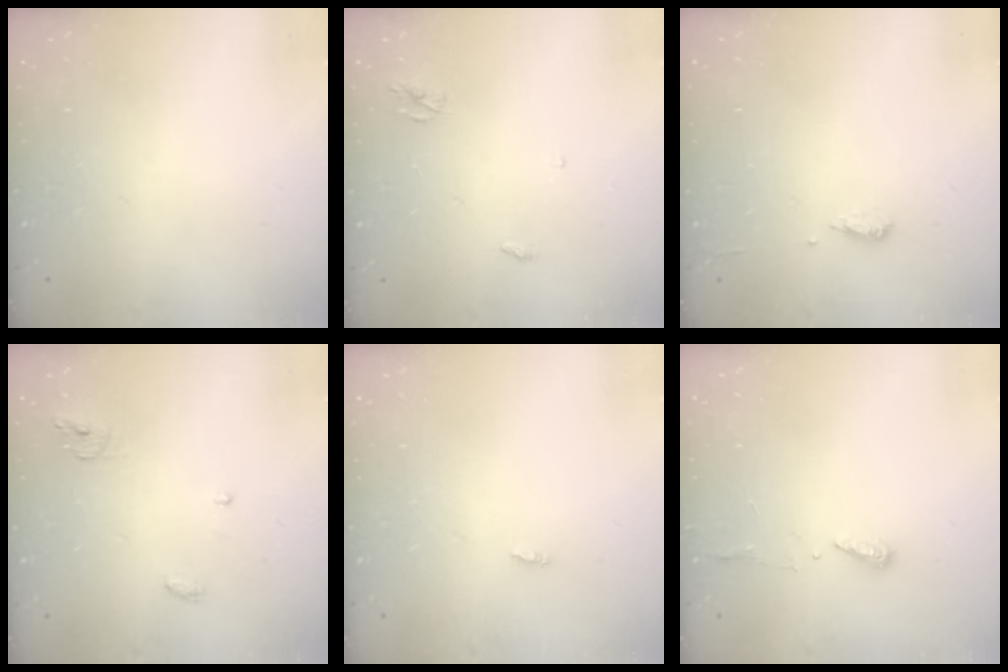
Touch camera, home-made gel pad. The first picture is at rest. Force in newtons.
{"total": 2.6, "press": 2.6, "slide": 0.2}
{"total": 6.1, "press": 6.0, "slide": 1.3}
{"total": 4.5, "press": 4.5, "slide": 0.3}
{"total": 1.8, "press": 1.8, "slide": 0.2}
{"total": 6.3, "press": 6.3, "slide": 0.5}